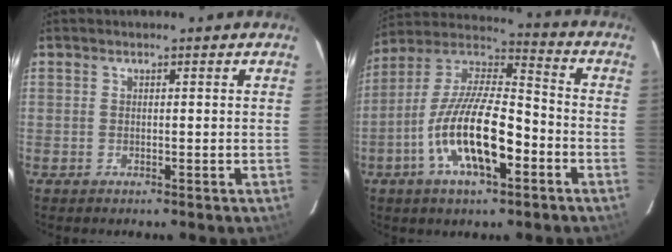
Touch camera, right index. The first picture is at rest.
{"total": 17.3, "force": [-6.6, 6.0, 14.8], "torque": [-0.292, -0.008, -0.125]}